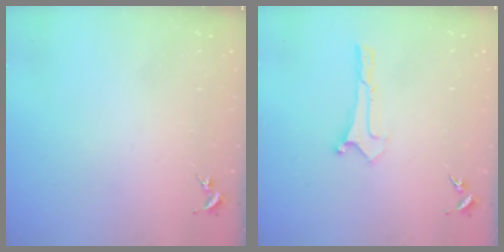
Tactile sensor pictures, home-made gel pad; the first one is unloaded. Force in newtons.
{"total": 0.0}